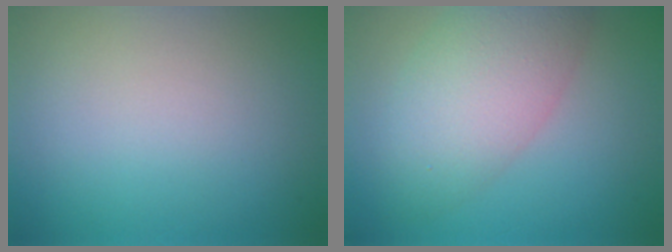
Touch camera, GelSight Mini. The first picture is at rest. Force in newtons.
{"total": 6.4, "press": 6.4, "slide": 0.2}